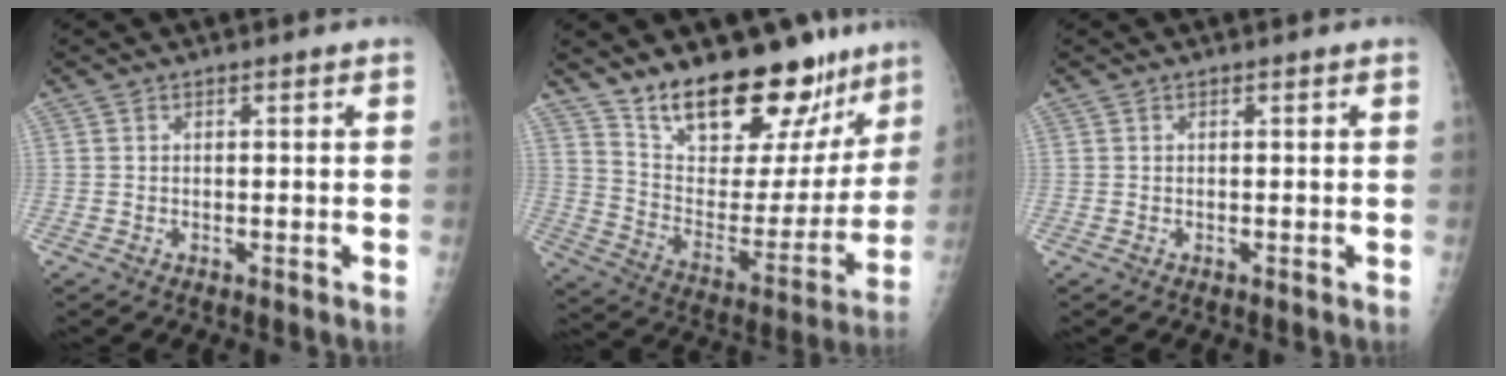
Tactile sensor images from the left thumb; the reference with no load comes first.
{"total": 23.9, "force": [18.1, 10.1, 11.9], "torque": [-0.134, -0.109, 0.284]}
{"total": 0.0}